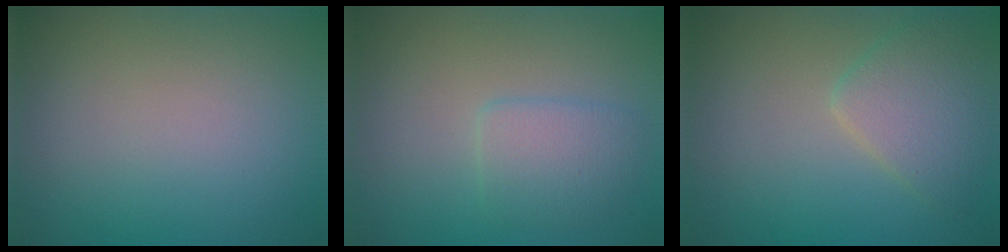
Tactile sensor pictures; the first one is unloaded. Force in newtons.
{"total": 2.4, "press": 2.3, "slide": 0.2}
{"total": 3.4, "press": 3.4, "slide": 0.1}